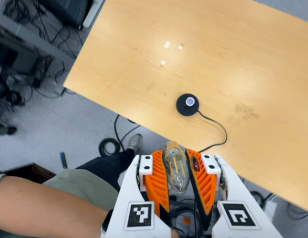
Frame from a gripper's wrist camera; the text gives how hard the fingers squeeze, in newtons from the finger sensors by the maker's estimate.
{"total": 20.4, "left": 22.6, "right": 18.1}